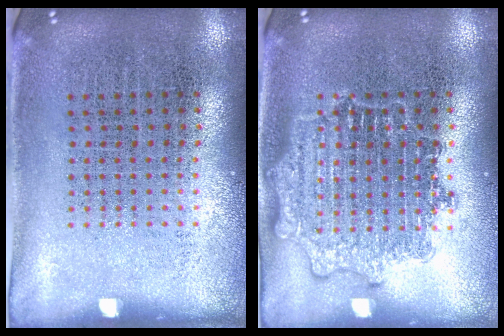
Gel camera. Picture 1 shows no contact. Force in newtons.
{"total": 2.8, "press": 2.8, "slide": 0.5}